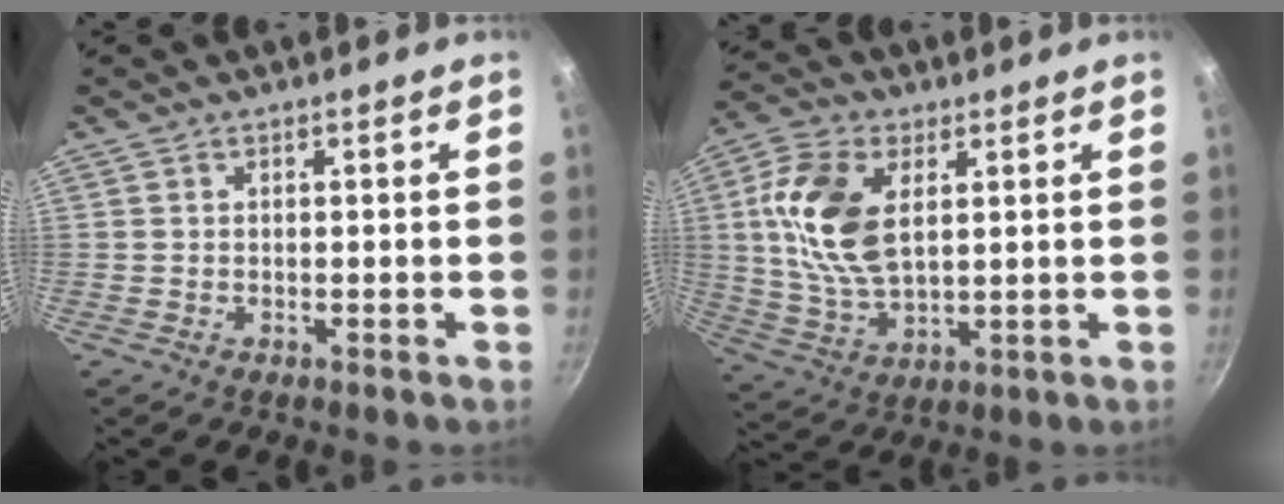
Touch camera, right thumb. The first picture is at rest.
{"total": 14.8, "force": [3.3, 8.5, 11.7], "torque": [-0.222, -0.006, 0.066]}